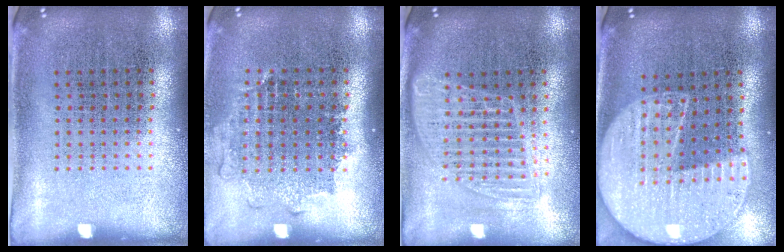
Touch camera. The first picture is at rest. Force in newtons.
{"total": 1.1, "press": 1.0, "slide": 0.5}
{"total": 1.6, "press": 1.4, "slide": 0.8}
{"total": 2.3, "press": 2.0, "slide": 1.1}